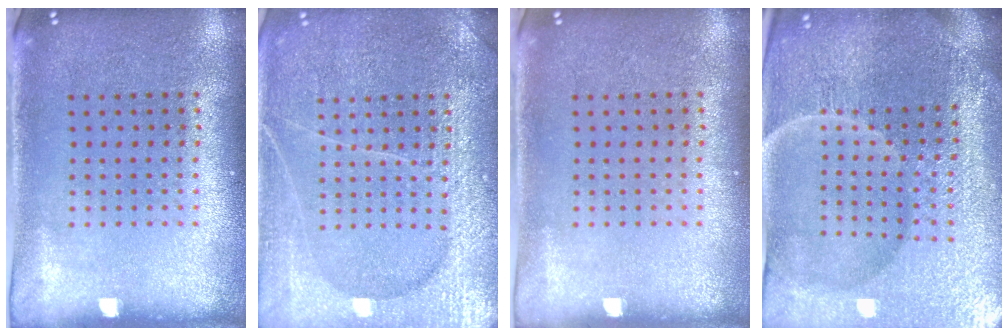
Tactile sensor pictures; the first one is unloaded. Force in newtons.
{"total": 6.5, "press": 6.4, "slide": 0.8}
{"total": 0.0}
{"total": 6.1, "press": 5.5, "slide": 2.5}